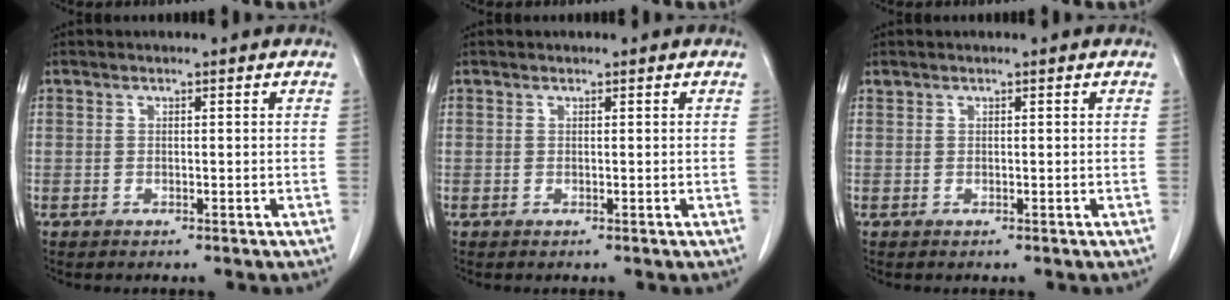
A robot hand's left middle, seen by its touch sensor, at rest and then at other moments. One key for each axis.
{"total": 0.0}
{"total": 0.0}